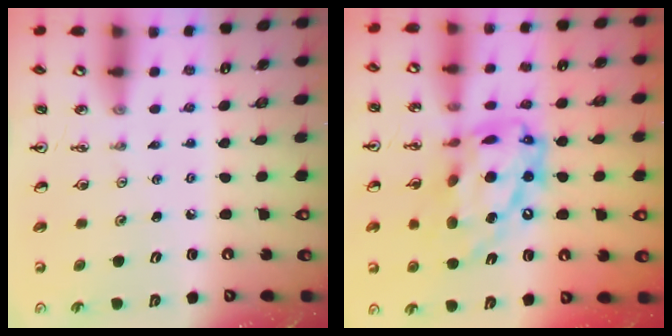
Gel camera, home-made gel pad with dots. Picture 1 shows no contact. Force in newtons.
{"total": 20.8, "press": 20.7, "slide": 2.1}